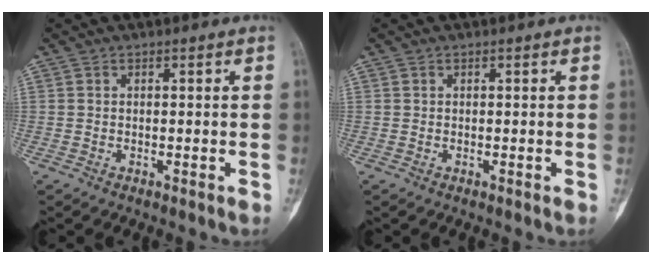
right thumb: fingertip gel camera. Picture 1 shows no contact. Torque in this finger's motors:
{"motor_torque": [0.11, -0.39, 0.06, 0.10, -0.03]}